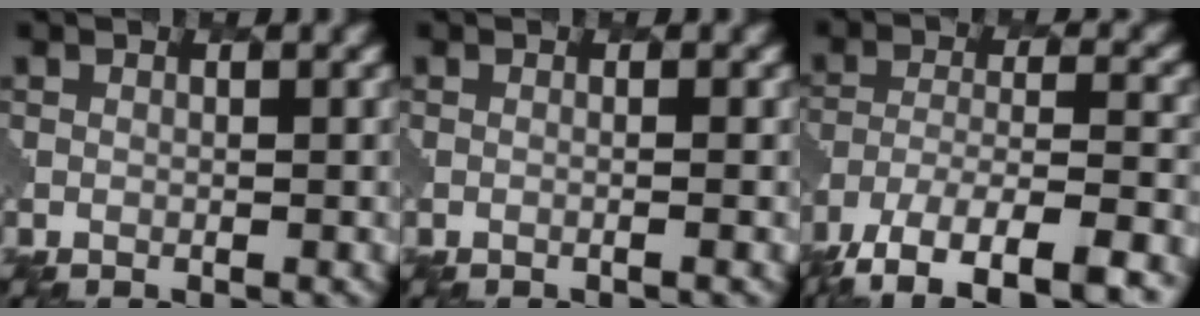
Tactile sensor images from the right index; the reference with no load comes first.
{"total": 0.9, "force": [0.0, 0.3, 0.8], "torque": [-0.005, -0.003, -0.014]}
{"total": 10.7, "force": [-7.8, 3.3, 6.5], "torque": [-0.120, -0.018, -0.131]}